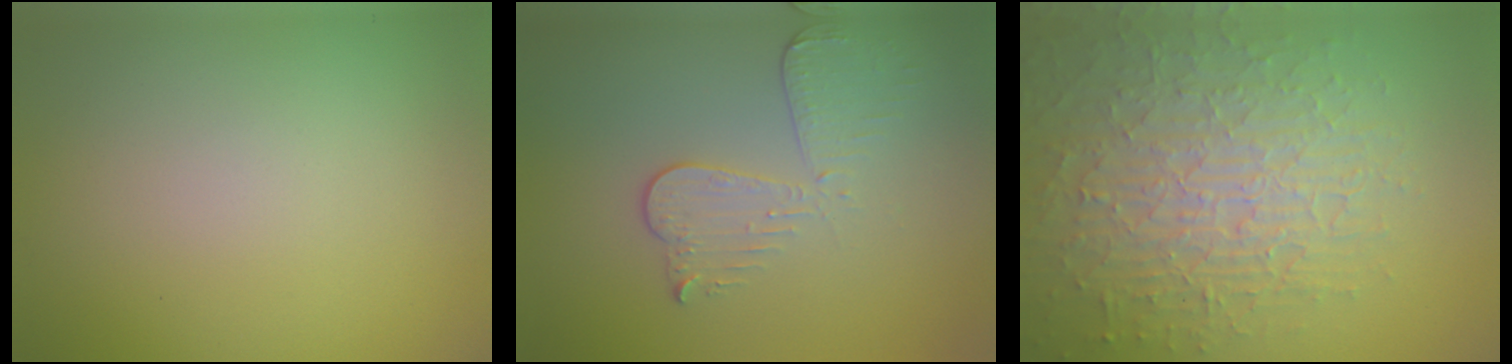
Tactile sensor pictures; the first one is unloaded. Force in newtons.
{"total": 3.3, "press": 3.0, "slide": 1.5}
{"total": 7.7, "press": 5.6, "slide": 5.3}